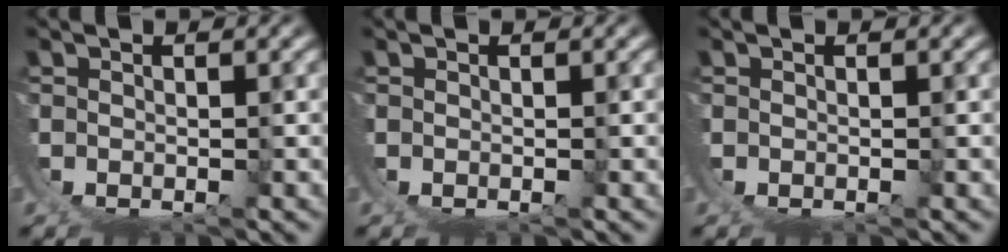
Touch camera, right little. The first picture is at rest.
{"total": 0.0}
{"total": 0.0}